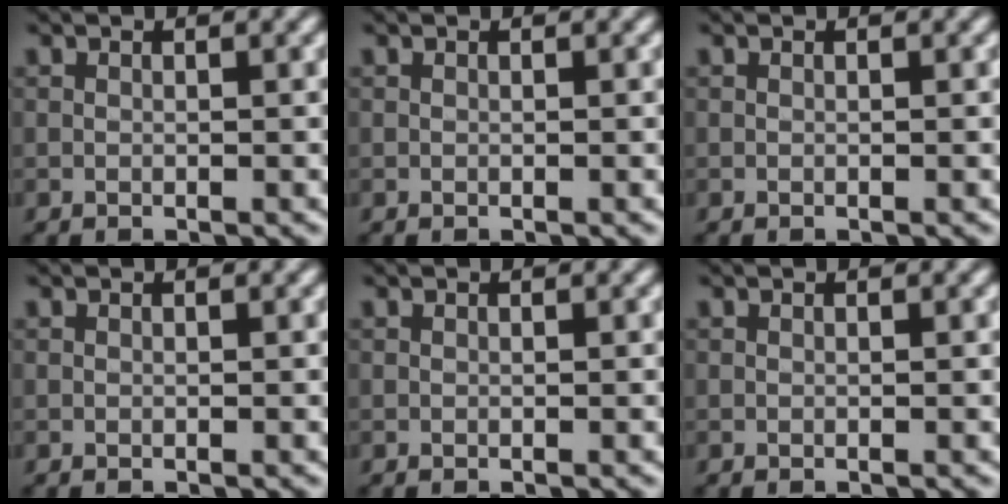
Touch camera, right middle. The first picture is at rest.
{"total": 0.0}
{"total": 0.0}
{"total": 0.0}
{"total": 0.0}
{"total": 0.0}